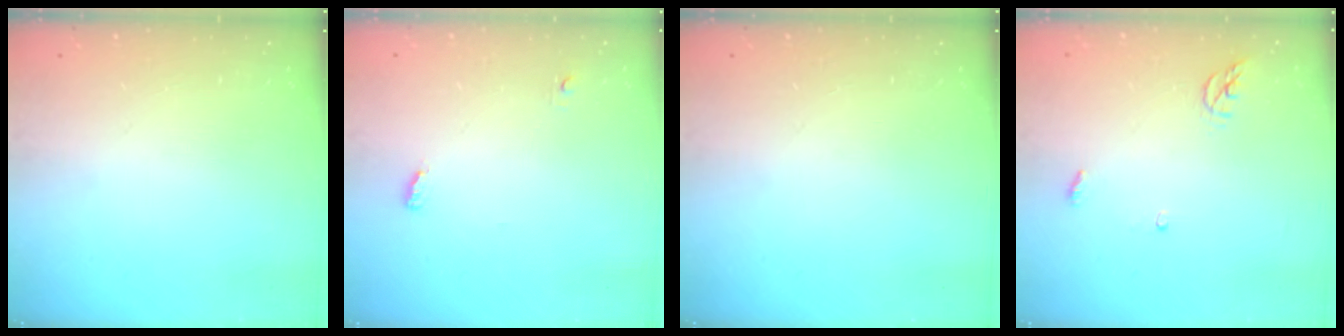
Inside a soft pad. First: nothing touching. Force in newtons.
{"total": 3.9, "press": 3.8, "slide": 1.0}
{"total": 0.0}
{"total": 4.0, "press": 3.9, "slide": 0.4}